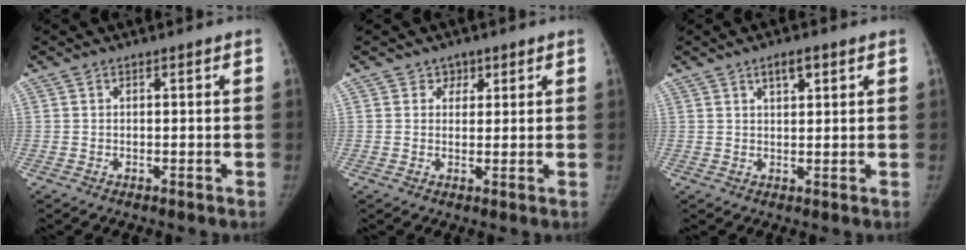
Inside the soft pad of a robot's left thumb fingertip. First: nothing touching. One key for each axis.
{"total": 2.5, "fx": 1.4, "fy": 2.1, "fz": 0.3, "tx": 0.022, "ty": -0.005, "tz": 0.013}
{"total": 3.5, "fx": 1.9, "fy": 1.5, "fz": 2.4, "tx": -0.031, "ty": -0.004, "tz": 0.032}